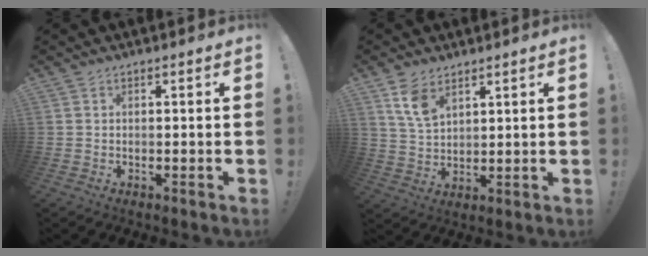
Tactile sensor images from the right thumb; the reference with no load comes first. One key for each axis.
{"total": 7.7, "fx": 4.9, "fy": 4.1, "fz": 4.4, "tx": -0.080, "ty": -0.021, "tz": 0.093}